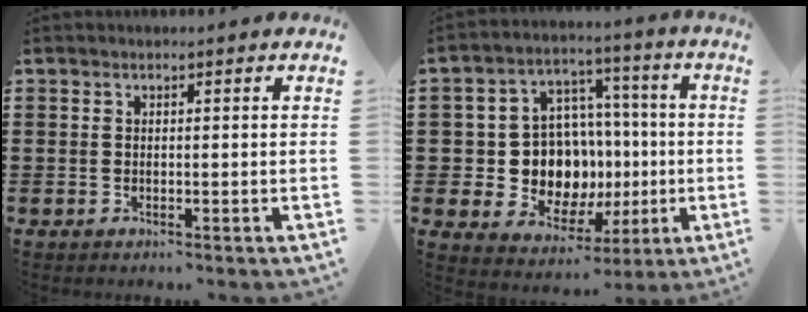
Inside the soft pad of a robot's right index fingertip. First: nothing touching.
{"total": 11.3, "force": [-0.4, 9.8, 5.6], "torque": [-0.131, 0.001, 0.004]}